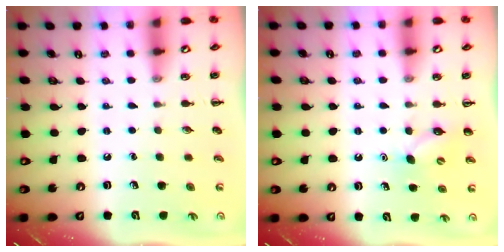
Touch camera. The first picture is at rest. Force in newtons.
{"total": 4.4, "press": 4.2, "slide": 1.2}